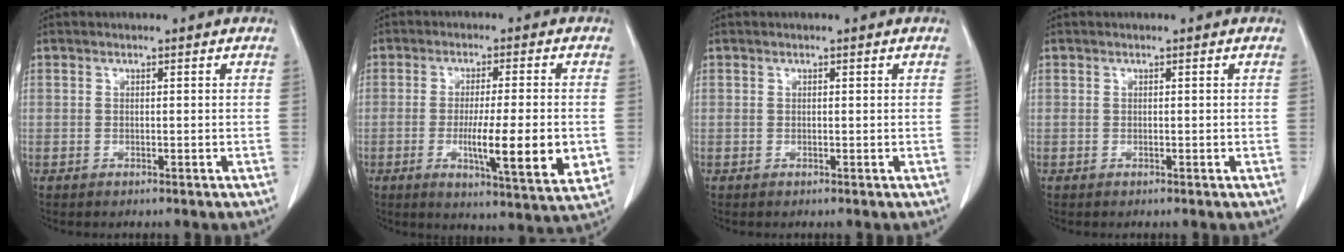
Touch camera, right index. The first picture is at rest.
{"total": 12.3, "force": [-2.2, 0.9, 12.0], "torque": [-0.178, -0.027, -0.034]}
{"total": 0.0}
{"total": 0.0}